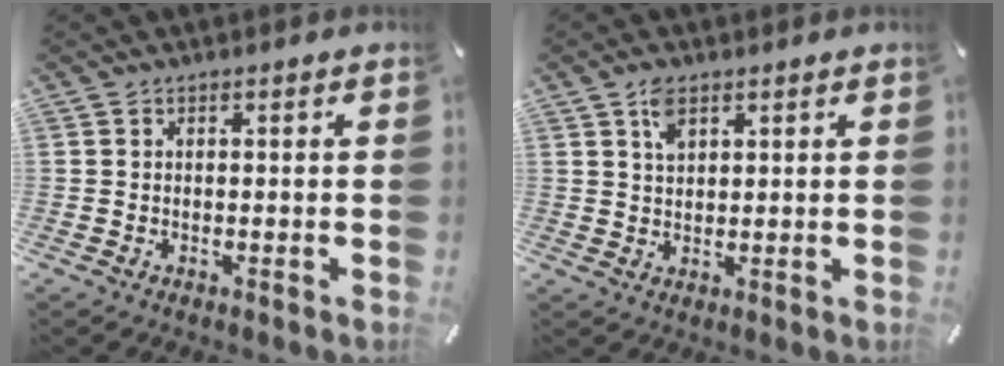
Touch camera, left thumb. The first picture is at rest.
{"total": 4.0, "force": [2.2, 2.3, 2.4], "torque": [-0.047, 0.000, 0.038]}